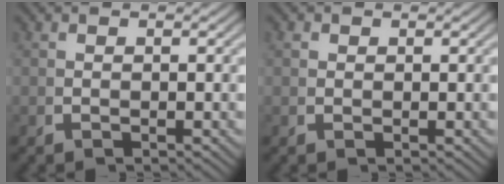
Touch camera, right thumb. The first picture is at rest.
{"total": 1.1, "force": [0.5, 0.9, 0.2], "torque": [-0.009, -0.006, 0.016]}